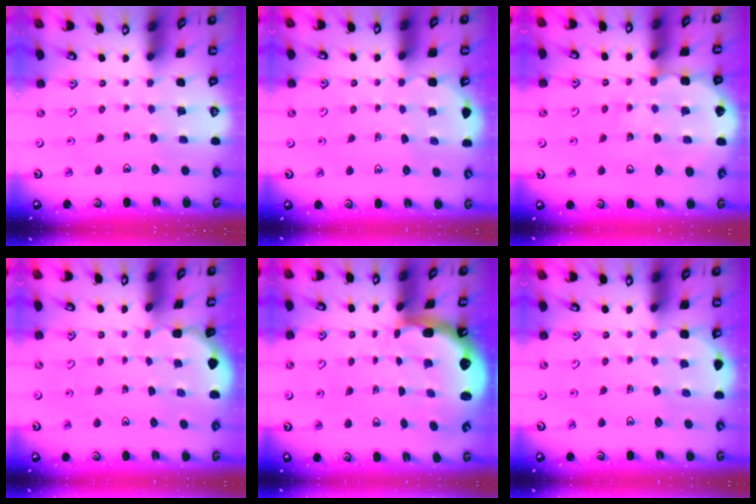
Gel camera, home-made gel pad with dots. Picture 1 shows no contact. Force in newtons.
{"total": 2.6, "press": 2.4, "slide": 1.0}
{"total": 8.1, "press": 7.9, "slide": 2.0}
{"total": 1.3, "press": 1.3, "slide": 0.1}
{"total": 3.4, "press": 2.4, "slide": 2.4}
{"total": 2.6, "press": 2.4, "slide": 1.0}